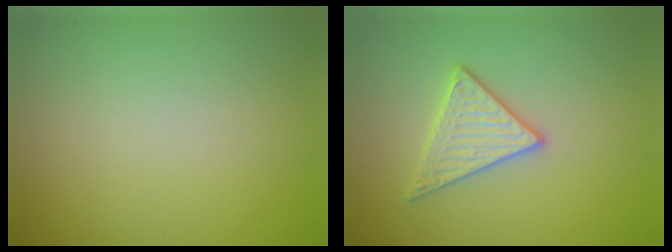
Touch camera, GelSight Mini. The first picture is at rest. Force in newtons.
{"total": 2.9, "press": 2.9, "slide": 0.4}